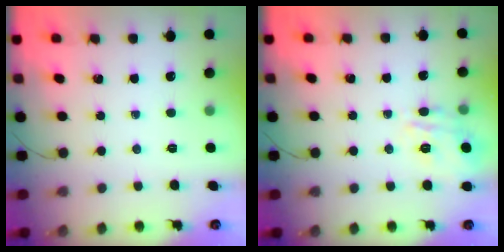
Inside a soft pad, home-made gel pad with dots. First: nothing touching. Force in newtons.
{"total": 10.4, "press": 10.4, "slide": 0.5}